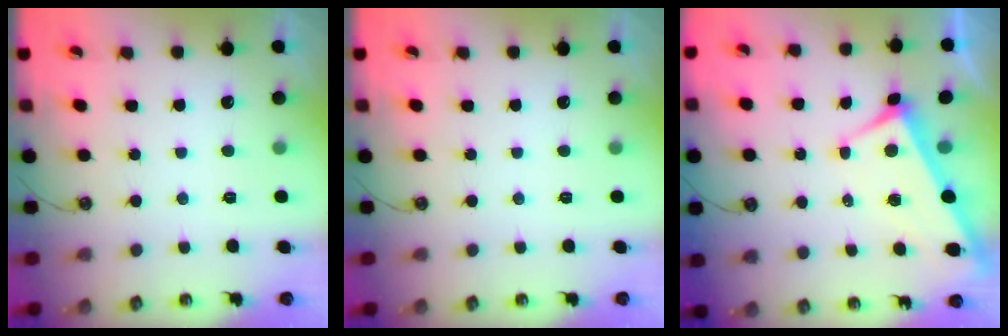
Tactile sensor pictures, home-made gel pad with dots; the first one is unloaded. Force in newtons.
{"total": 0.0}
{"total": 2.7, "press": 2.6, "slide": 0.7}